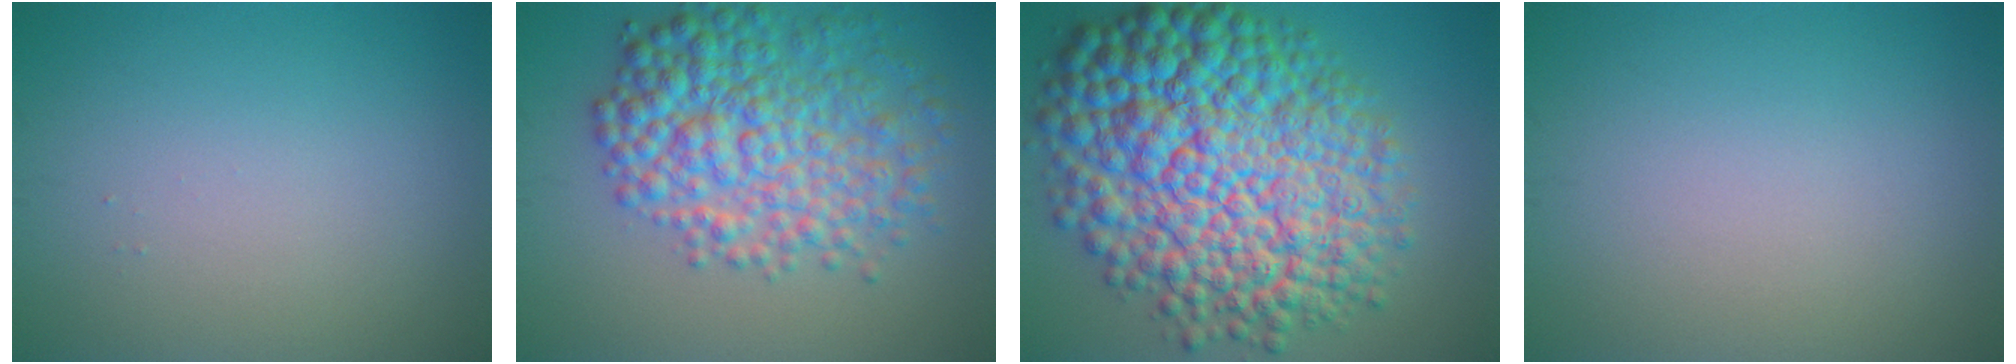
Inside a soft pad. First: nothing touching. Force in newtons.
{"total": 7.9, "press": 7.9, "slide": 0.1}
{"total": 16.5, "press": 16.5, "slide": 0.2}
{"total": 0.0}